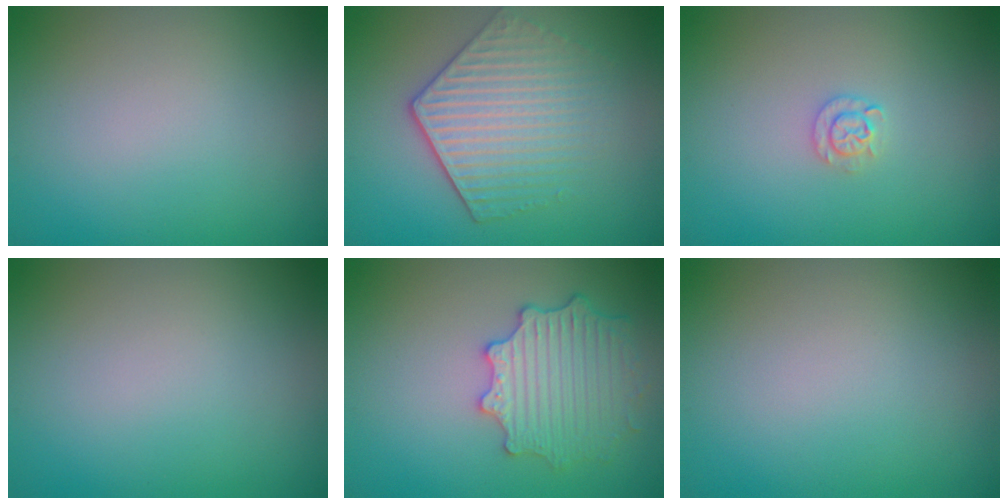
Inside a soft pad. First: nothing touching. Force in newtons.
{"total": 4.6, "press": 3.8, "slide": 2.6}
{"total": 1.3, "press": 1.3, "slide": 0.2}
{"total": 0.0}
{"total": 4.1, "press": 4.0, "slide": 1.0}
{"total": 0.0}